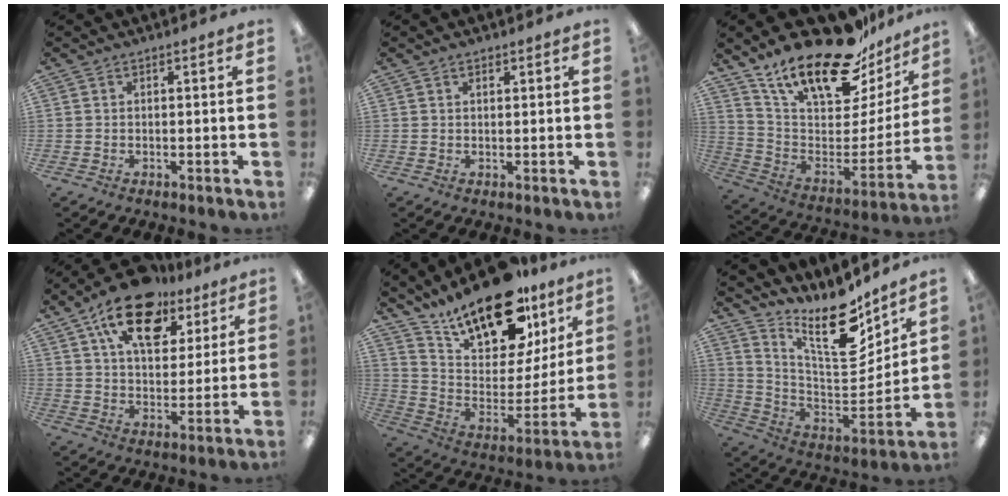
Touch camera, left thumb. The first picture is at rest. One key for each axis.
{"total": 1.5, "fx": 1.0, "fy": 0.6, "fz": 0.8, "tx": -0.010, "ty": -0.003, "tz": 0.017}
{"total": 23.1, "fx": 18.6, "fy": 7.4, "fz": 11.5, "tx": -0.183, "ty": -0.139, "tz": 0.317}
{"total": 17.7, "fx": 11.0, "fy": 9.5, "fz": 10.1, "tx": -0.161, "ty": -0.048, "tz": 0.192}
{"total": 23.6, "fx": 17.5, "fy": 10.0, "fz": 12.2, "tx": -0.193, "ty": -0.109, "tz": 0.308}
{"total": 18.7, "fx": 13.8, "fy": 6.4, "fz": 11.0, "tx": -0.172, "ty": -0.121, "tz": 0.237}